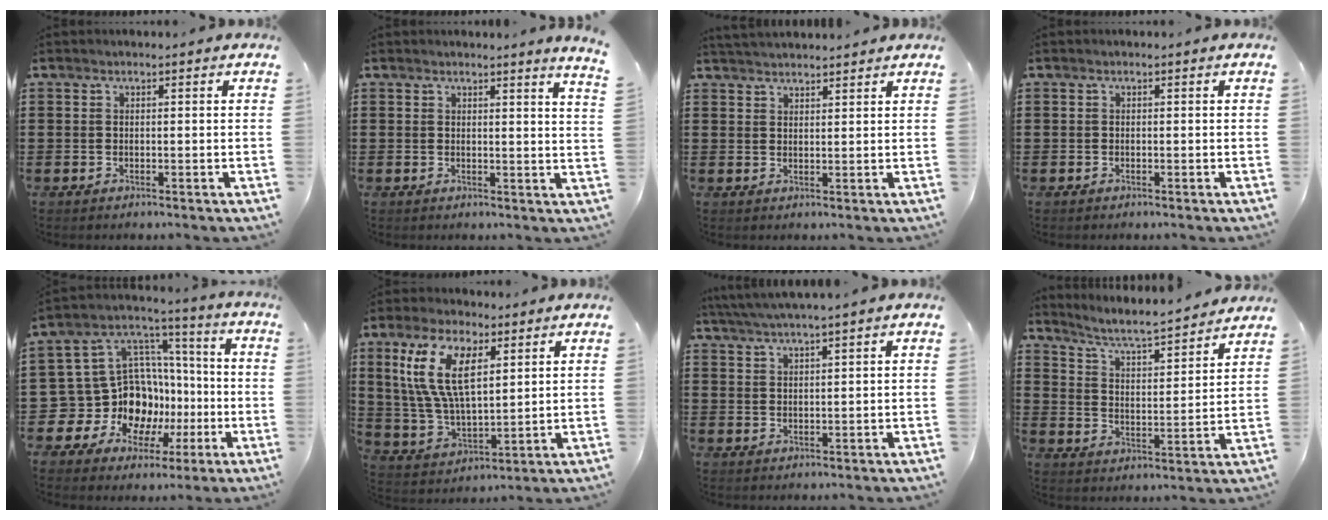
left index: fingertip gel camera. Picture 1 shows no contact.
{"total": 2.2, "force": [1.9, -0.9, 0.5], "torque": [-0.014, -0.009, 0.035]}
{"total": 2.3, "force": [2.3, -0.2, -0.1], "torque": [-0.005, -0.004, 0.045]}
{"total": 0.0}
{"total": 13.7, "force": [-3.2, 12.5, 4.7], "torque": [-0.140, -0.024, -0.031]}
{"total": 12.2, "force": [5.5, 5.7, 9.3], "torque": [-0.199, 0.012, 0.104]}
{"total": 2.9, "force": [2.7, -0.6, 1.0], "torque": [-0.027, -0.006, 0.049]}
{"total": 4.6, "force": [4.2, 0.0, 1.8], "torque": [-0.058, -0.039, 0.062]}